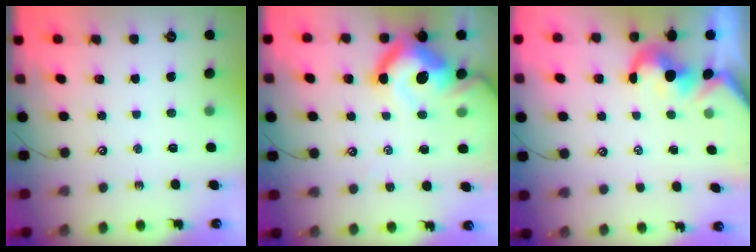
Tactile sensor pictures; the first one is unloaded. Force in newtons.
{"total": 15.0, "press": 14.8, "slide": 2.0}
{"total": 1.4, "press": 1.1, "slide": 0.9}